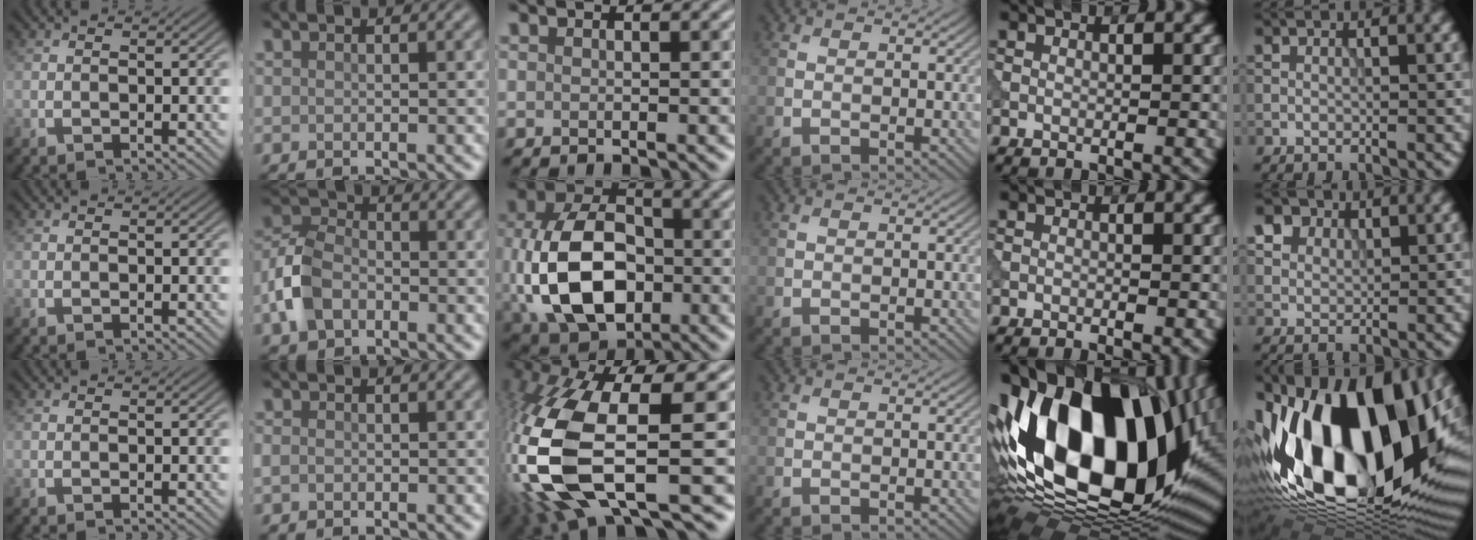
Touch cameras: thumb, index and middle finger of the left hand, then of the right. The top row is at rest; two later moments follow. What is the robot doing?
{"motion": "insert", "object": "power adapter"}